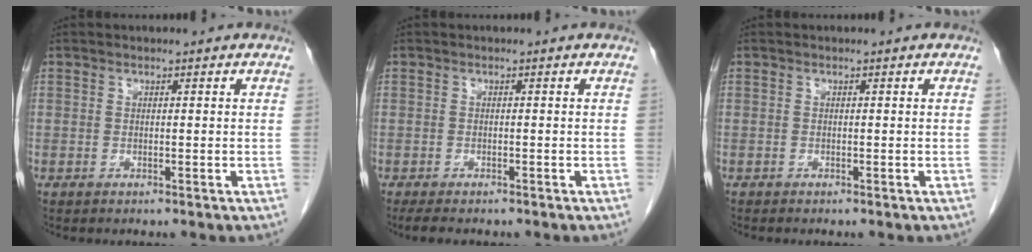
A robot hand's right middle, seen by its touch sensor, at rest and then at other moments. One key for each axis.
{"total": 3.8, "fx": -3.0, "fy": 1.1, "fz": 1.9, "tx": -0.027, "ty": -0.010, "tz": -0.039}
{"total": 0.0}